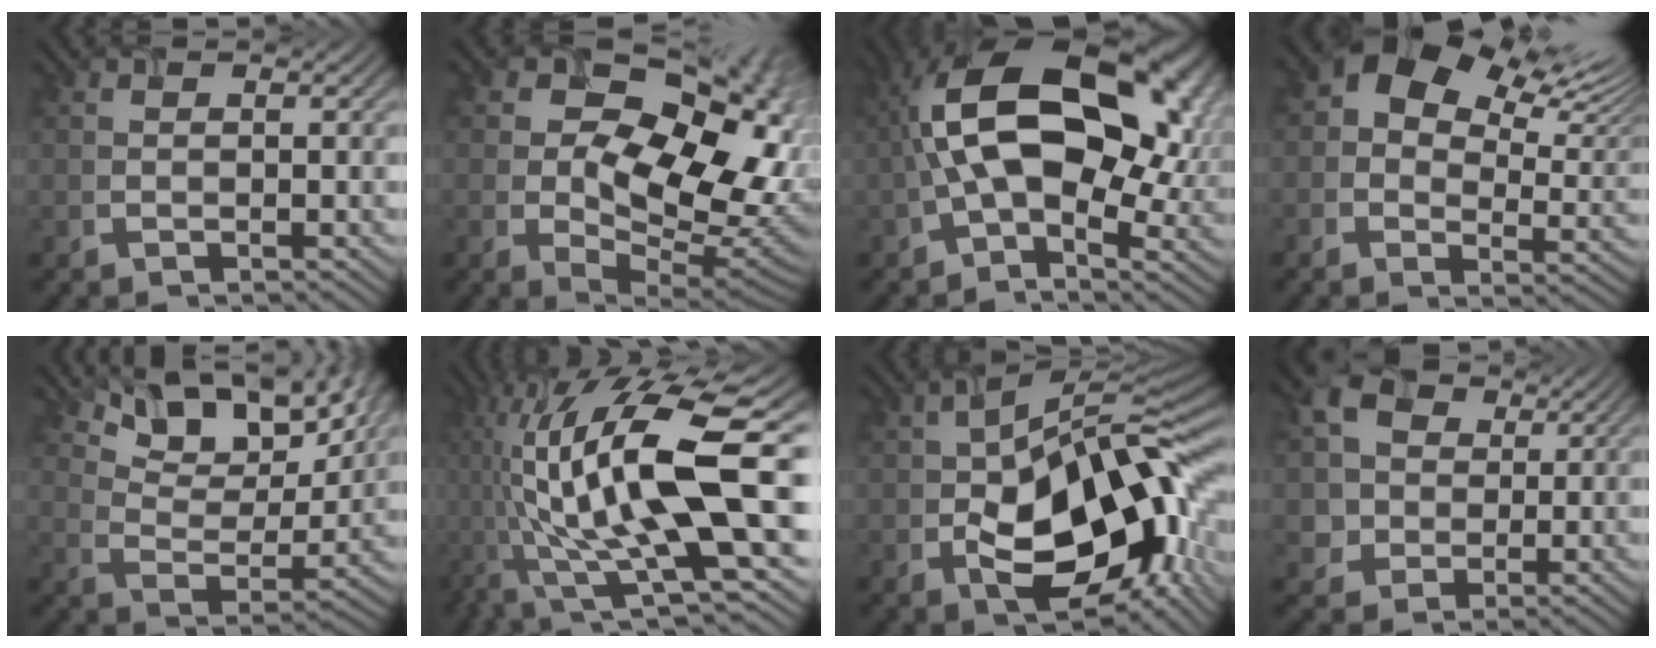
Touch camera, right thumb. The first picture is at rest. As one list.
[{"total": 18.2, "force": [1.2, 13.0, 12.8], "torque": [-0.146, 0.013, 0.013]}, {"total": 17.1, "force": [1.9, 9.7, 13.9], "torque": [-0.241, 0.002, 0.033]}, {"total": 11.9, "force": [6.6, 7.2, 6.9], "torque": [-0.116, 0.011, 0.117]}, {"total": 13.0, "force": [9.5, 5.1, 7.2], "torque": [-0.129, -0.013, 0.154]}, {"total": 18.4, "force": [0.2, 6.0, 17.4], "torque": [-0.332, 0.015, 0.009]}, {"total": 18.1, "force": [-2.9, 9.6, 15.1], "torque": [-0.226, -0.005, -0.040]}, {"total": 6.3, "force": [2.0, 5.6, 2.1], "torque": [-0.073, 0.005, 0.029]}]